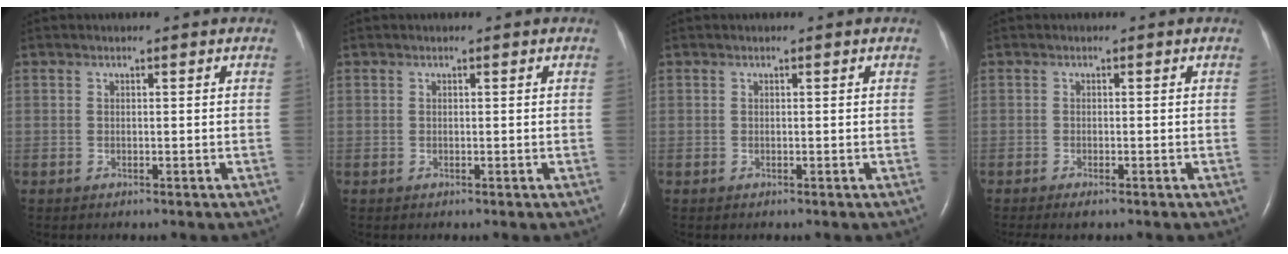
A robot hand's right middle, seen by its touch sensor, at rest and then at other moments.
{"total": 0.0}
{"total": 0.0}
{"total": 1.8, "force": [-1.3, 0.2, 1.2], "torque": [-0.022, -0.007, -0.021]}